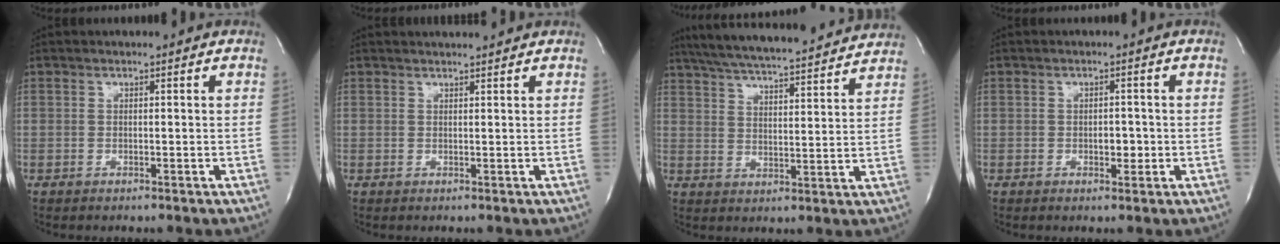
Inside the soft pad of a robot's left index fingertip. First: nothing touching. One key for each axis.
{"total": 3.1, "fx": 3.0, "fy": -0.2, "fz": 0.7, "tx": -0.011, "ty": 0.014, "tz": 0.041}
{"total": 20.8, "fx": 18.9, "fy": 1.9, "fz": 8.5, "tx": -0.150, "ty": 0.019, "tz": 0.265}
{"total": 1.8, "fx": -0.4, "fy": 1.0, "fz": 1.5, "tx": -0.020, "ty": 0.001, "tz": -0.003}